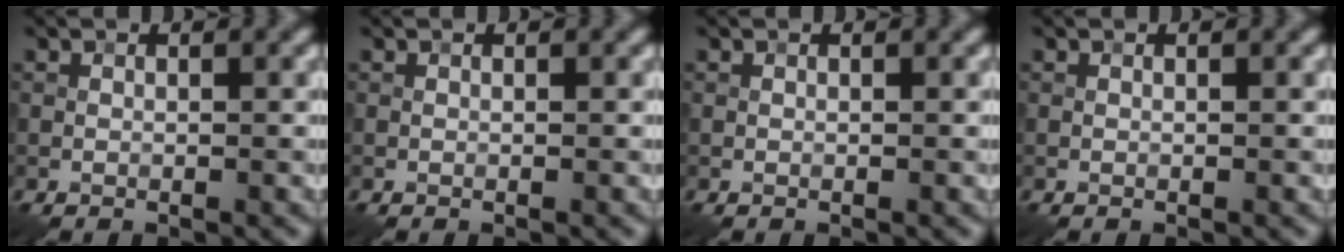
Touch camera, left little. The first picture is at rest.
{"total": 0.0}
{"total": 0.0}
{"total": 0.0}